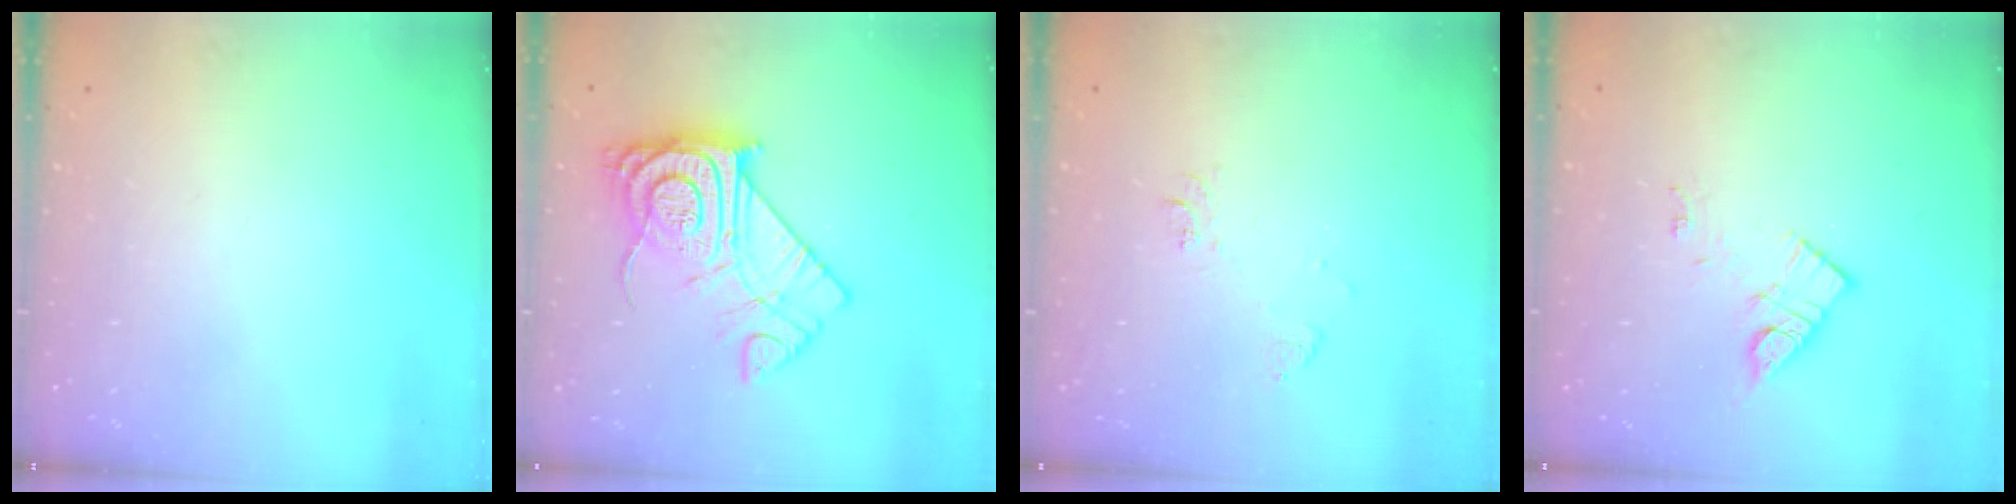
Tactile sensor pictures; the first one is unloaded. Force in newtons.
{"total": 17.2, "press": 17.1, "slide": 1.3}
{"total": 6.2, "press": 6.2, "slide": 0.5}
{"total": 10.4, "press": 10.4, "slide": 0.6}